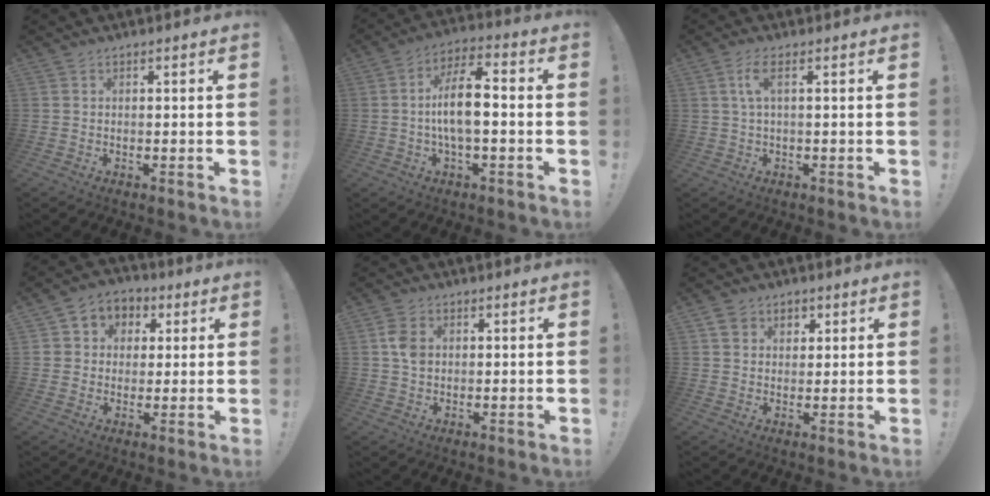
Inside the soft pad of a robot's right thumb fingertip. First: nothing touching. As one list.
[{"total": 11.4, "force": [-1.0, 4.3, 10.5], "torque": [-0.183, 0.006, -0.023]}, {"total": 4.7, "force": [1.1, 1.1, 4.4], "torque": [-0.083, 0.004, 0.020]}, {"total": 6.7, "force": [0.7, 6.4, 1.7], "torque": [-0.029, 0.001, 0.020]}, {"total": 5.5, "force": [0.7, 4.1, 3.5], "torque": [-0.064, 0.006, 0.015]}, {"total": 5.2, "force": [2.8, 4.3, 1.3], "torque": [-0.011, -0.010, 0.051]}]